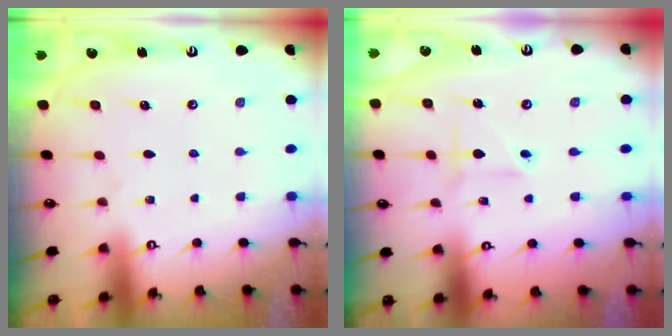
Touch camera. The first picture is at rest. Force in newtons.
{"total": 2.4, "press": 2.2, "slide": 1.0}